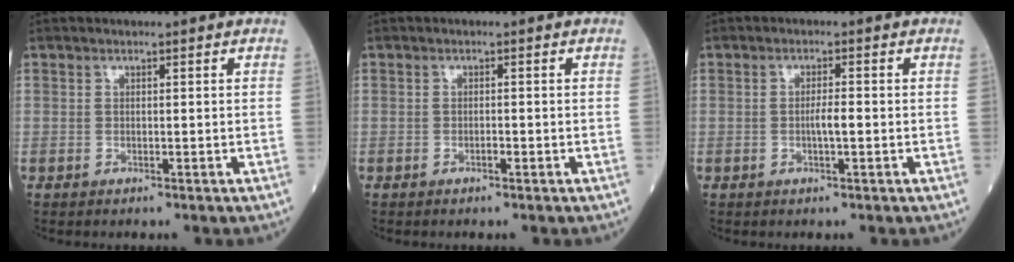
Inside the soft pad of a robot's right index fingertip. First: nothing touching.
{"total": 0.6, "force": [-0.4, 0.2, 0.5], "torque": [-0.010, 0.001, -0.006]}
{"total": 2.1, "force": [-0.4, 0.2, 2.0], "torque": [-0.038, 0.001, -0.008]}